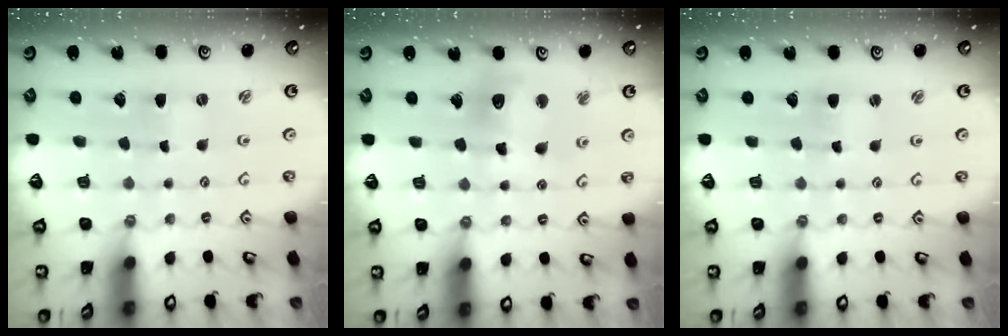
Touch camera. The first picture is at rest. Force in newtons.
{"total": 11.9, "press": 11.6, "slide": 2.6}
{"total": 1.7, "press": 1.7, "slide": 0.3}